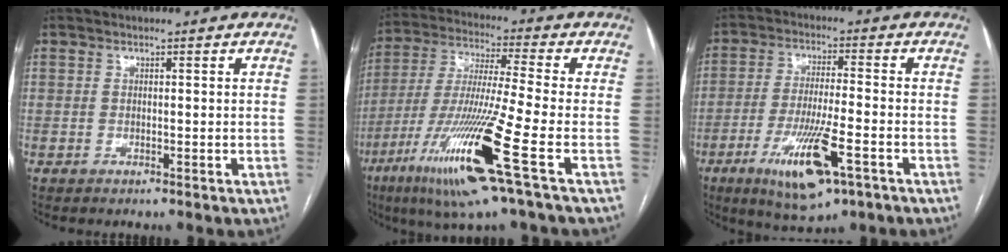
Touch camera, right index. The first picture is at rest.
{"total": 17.7, "force": [-7.6, -0.8, 16.0], "torque": [-0.340, -0.038, -0.144]}
{"total": 12.2, "force": [-5.7, 2.2, 10.5], "torque": [-0.199, -0.022, -0.090]}